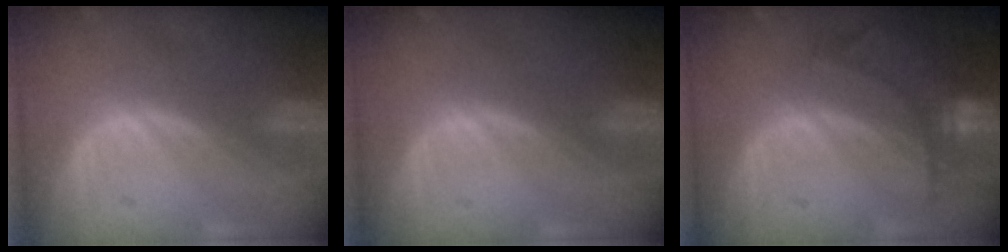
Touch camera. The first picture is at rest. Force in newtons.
{"total": 0.0}
{"total": 5.6, "press": 5.6, "slide": 0.9}